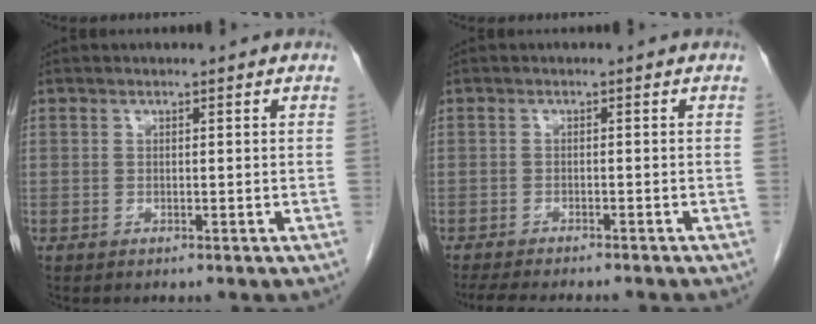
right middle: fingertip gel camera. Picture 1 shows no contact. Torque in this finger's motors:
{"motor_torque": [0.54, -0.41, 0.04, 0.01]}